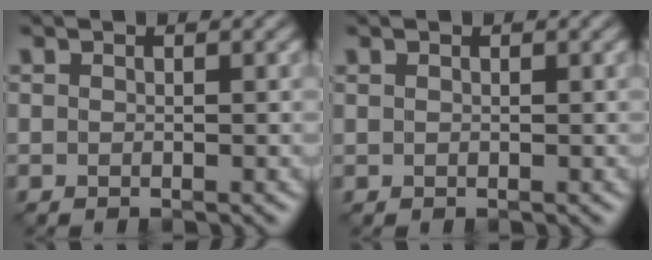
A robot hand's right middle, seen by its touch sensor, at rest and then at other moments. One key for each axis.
{"total": 0.0}